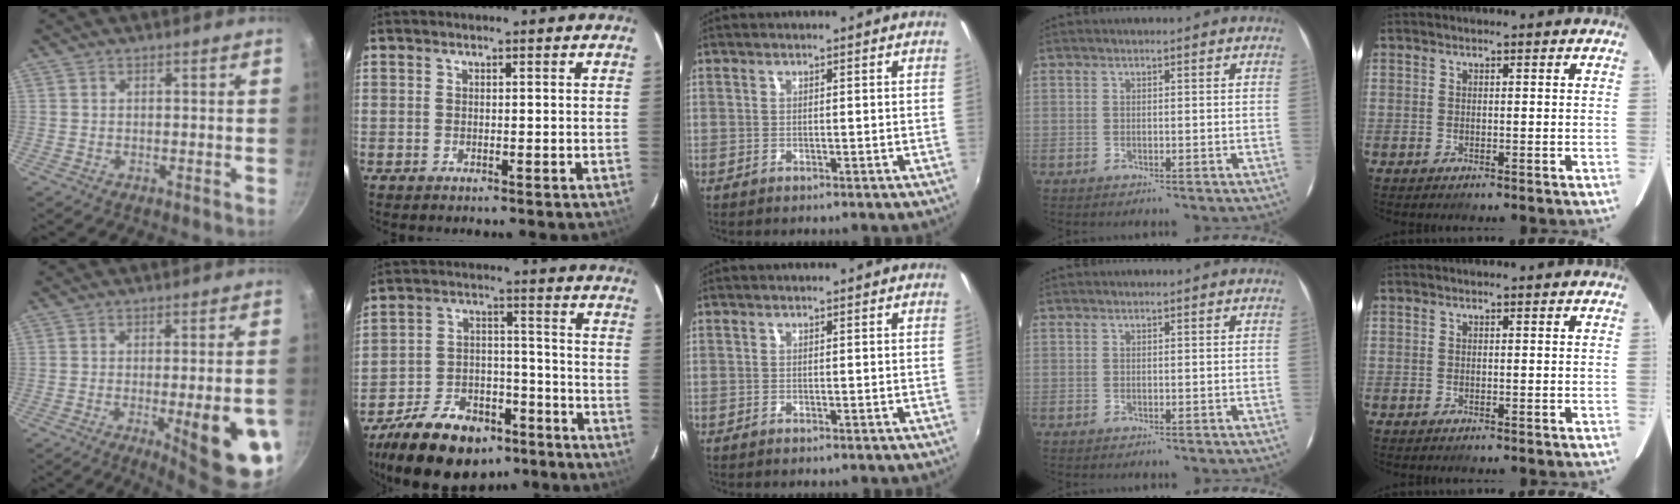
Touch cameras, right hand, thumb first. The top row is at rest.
{"thumb": {"total": 16.9, "force": [-5.1, 4.2, 15.5], "torque": [-0.168, 0.009, -0.058]}, "index": {"total": 18.0, "force": [-12.9, 9.8, 8.1], "torque": [-0.173, 0.024, -0.192]}}